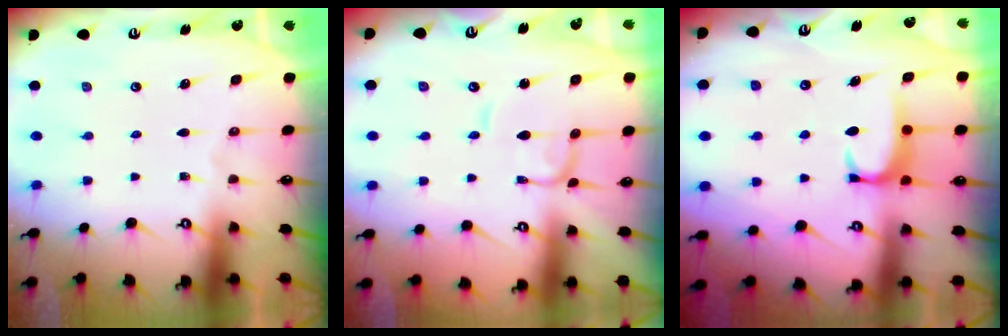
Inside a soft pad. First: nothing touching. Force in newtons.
{"total": 1.6, "press": 1.6, "slide": 0.2}
{"total": 1.6, "press": 1.5, "slide": 0.5}